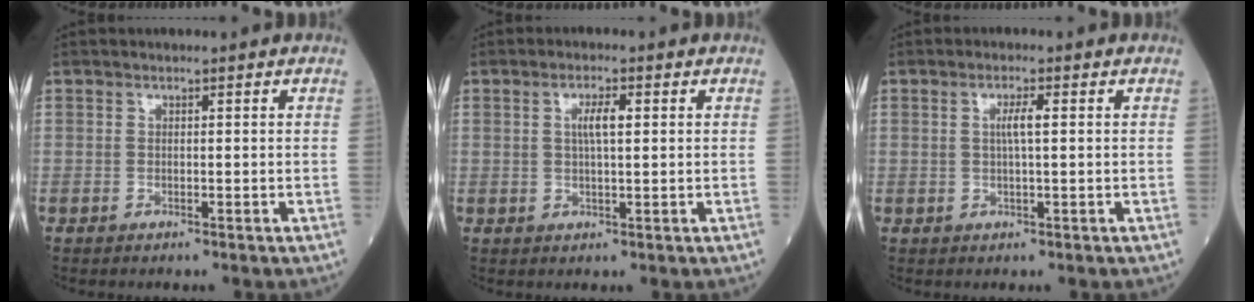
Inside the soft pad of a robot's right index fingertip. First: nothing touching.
{"total": 3.2, "force": [0.8, 0.6, 3.1], "torque": [-0.060, 0.003, 0.015]}
{"total": 2.5, "force": [0.4, 0.0, 2.4], "torque": [-0.047, 0.001, 0.006]}